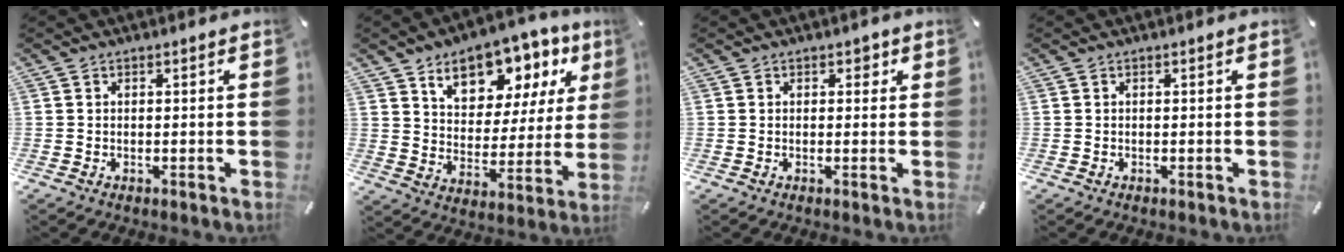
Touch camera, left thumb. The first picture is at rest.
{"total": 13.4, "force": [9.3, 8.0, 5.6], "torque": [-0.089, -0.062, 0.161]}
{"total": 1.6, "force": [0.6, 1.3, 0.7], "torque": [0.001, 0.000, 0.005]}
{"total": 0.0}